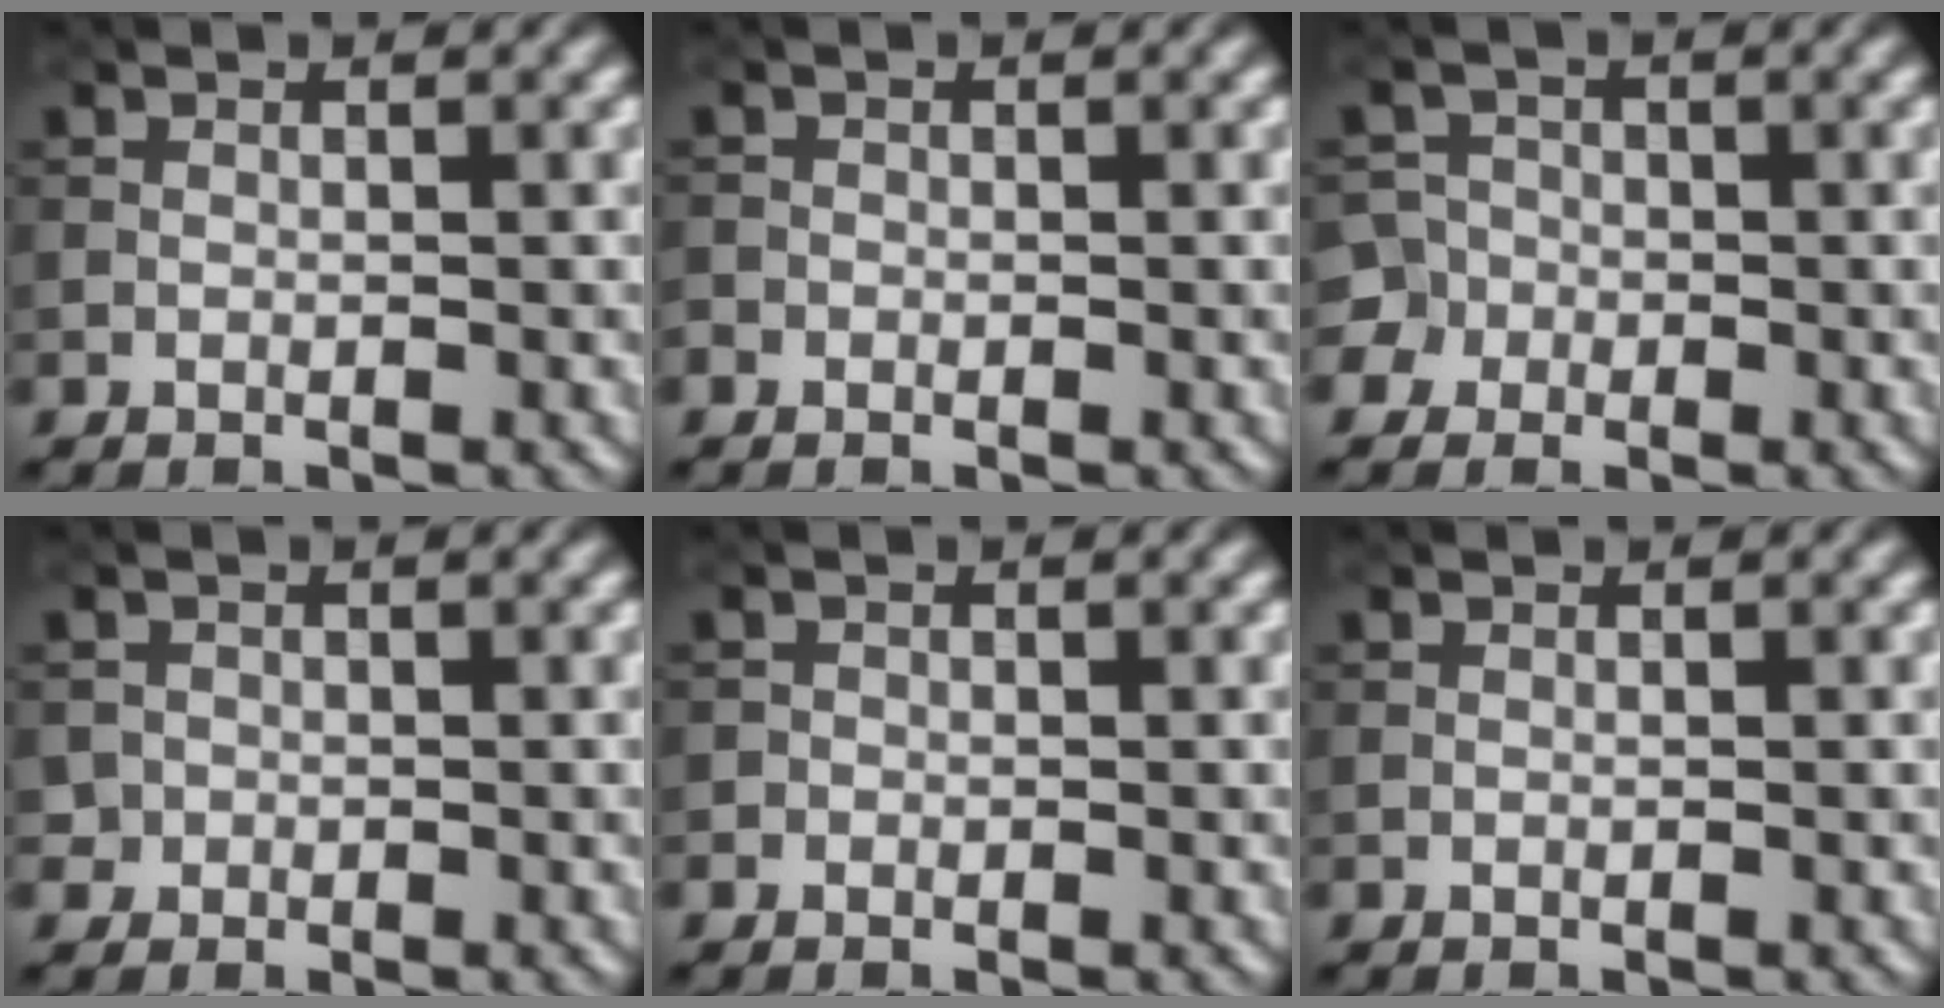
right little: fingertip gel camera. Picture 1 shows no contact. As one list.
[{"total": 0.8, "force": [-0.4, 0.4, -0.5], "torque": [0.015, -0.002, -0.013]}, {"total": 4.9, "force": [-2.4, 4.2, -0.1], "torque": [0.012, 0.006, -0.068]}, {"total": 1.3, "force": [-0.1, 1.0, -0.8], "torque": [0.021, -0.002, -0.002]}, {"total": 0.8, "force": [-0.3, 0.4, -0.6], "torque": [0.019, 0.000, -0.010]}, {"total": 0.0}]